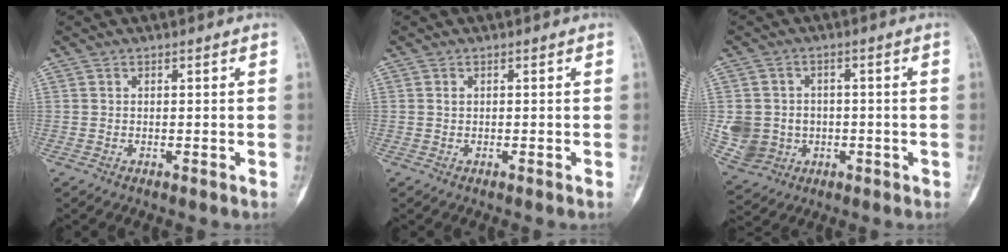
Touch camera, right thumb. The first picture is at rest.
{"total": 0.6, "force": [0.1, 0.5, 0.4], "torque": [-0.003, 0.001, 0.001]}
{"total": 9.3, "force": [-1.1, 8.6, 3.4], "torque": [-0.045, 0.011, -0.003]}